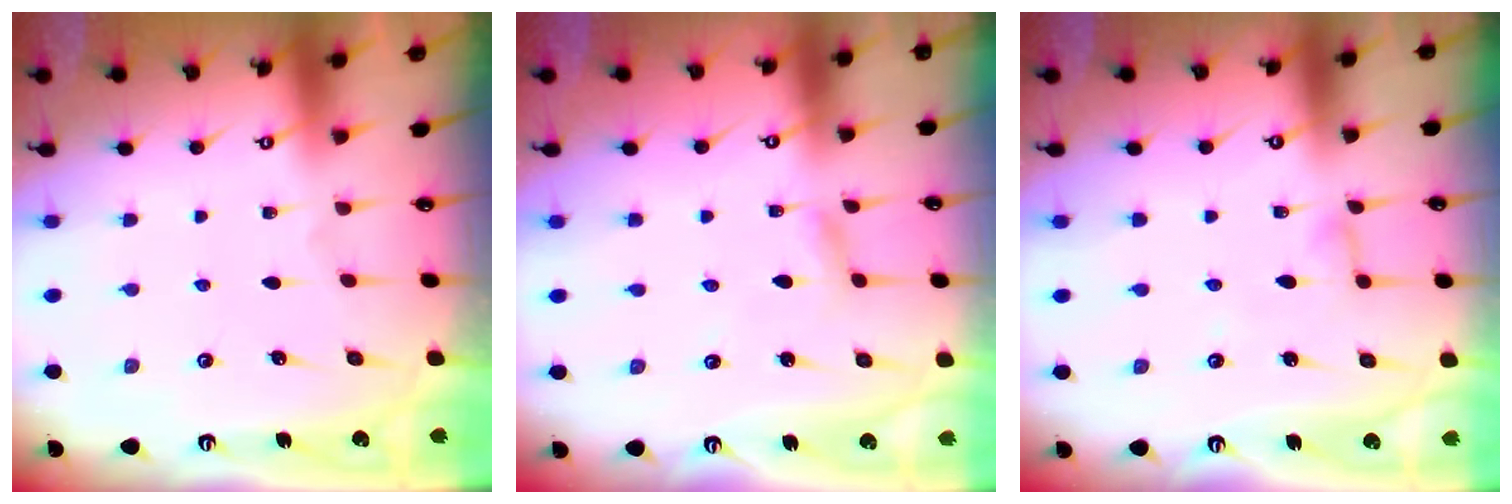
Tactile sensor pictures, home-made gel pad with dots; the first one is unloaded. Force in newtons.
{"total": 2.5, "press": 2.5, "slide": 0.2}
{"total": 3.1, "press": 3.1, "slide": 0.3}